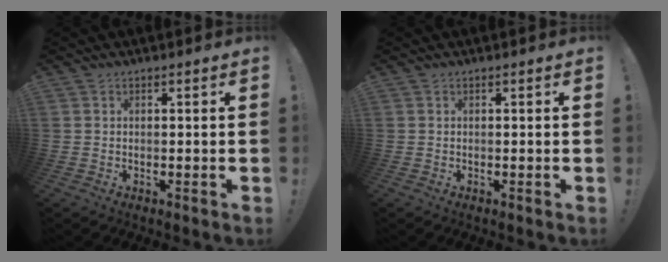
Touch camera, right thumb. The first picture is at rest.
{"total": 0.0}